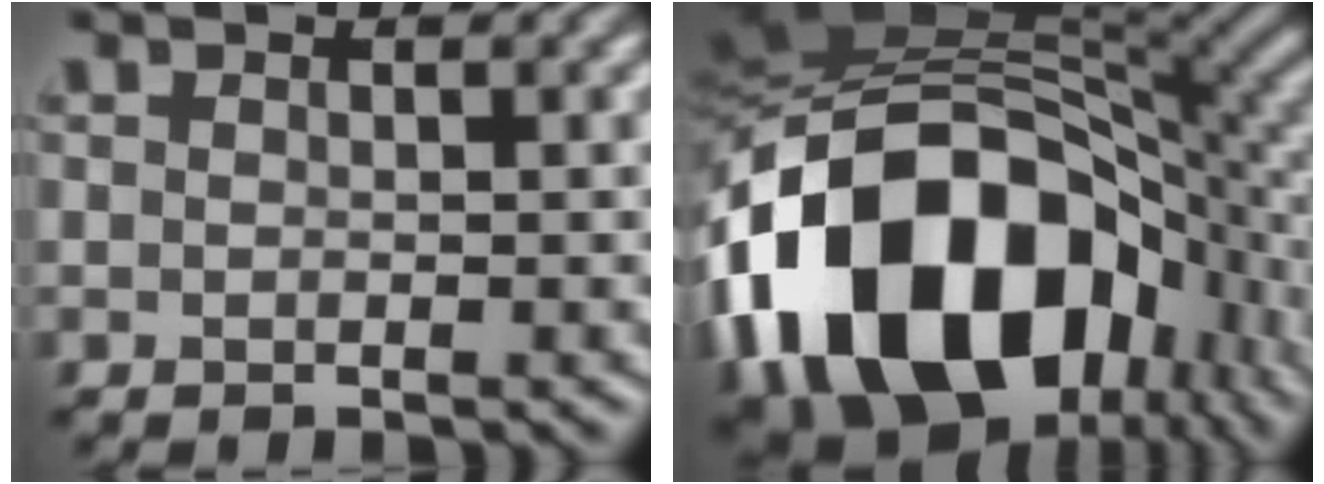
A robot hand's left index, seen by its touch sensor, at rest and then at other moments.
{"total": 19.2, "force": [-6.4, 12.4, 13.2], "torque": [-0.275, -0.006, -0.095]}